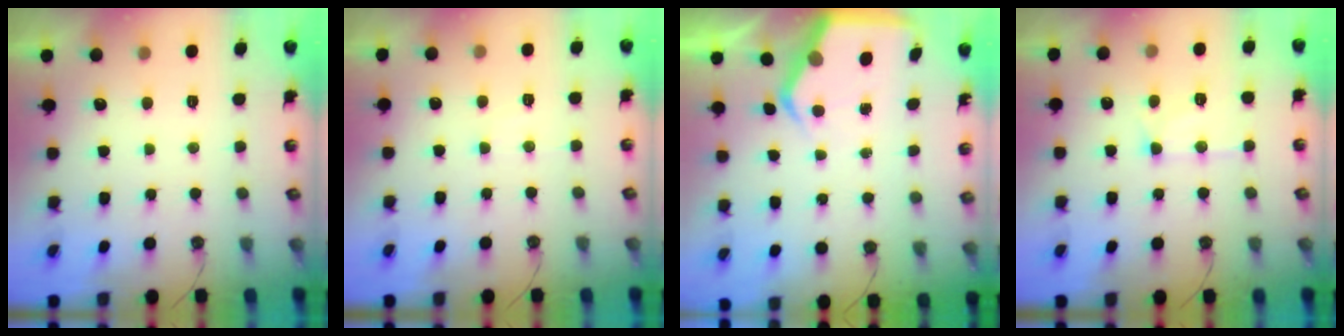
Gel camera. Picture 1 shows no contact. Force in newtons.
{"total": 5.9, "press": 5.8, "slide": 1.0}
{"total": 4.9, "press": 4.9, "slide": 0.2}
{"total": 12.8, "press": 12.8, "slide": 0.8}